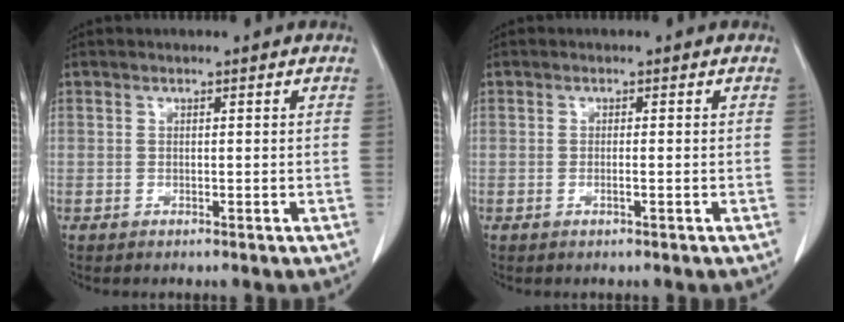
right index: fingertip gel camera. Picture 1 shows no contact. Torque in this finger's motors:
{"motor_torque": [-0.13, 0.08, 0.01, -0.01]}